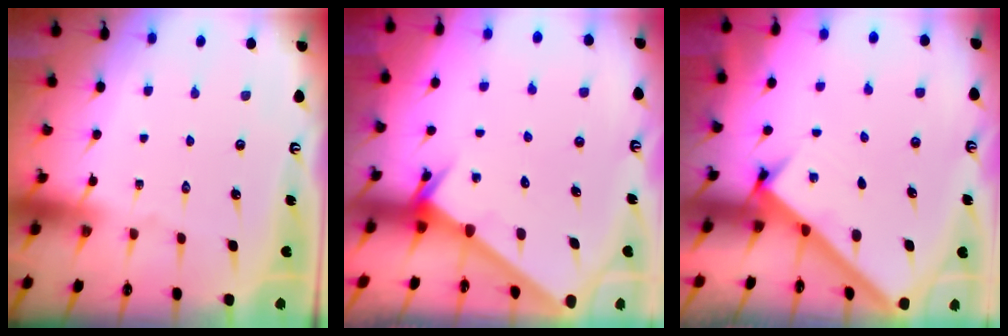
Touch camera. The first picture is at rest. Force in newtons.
{"total": 2.4, "press": 2.4, "slide": 0.1}
{"total": 2.5, "press": 2.5, "slide": 0.3}